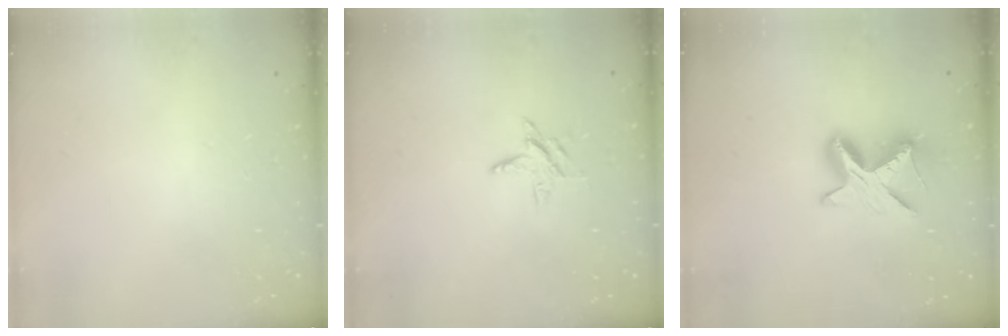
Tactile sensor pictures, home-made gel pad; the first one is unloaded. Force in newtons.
{"total": 6.1, "press": 6.1, "slide": 0.5}
{"total": 8.7, "press": 8.7, "slide": 0.2}